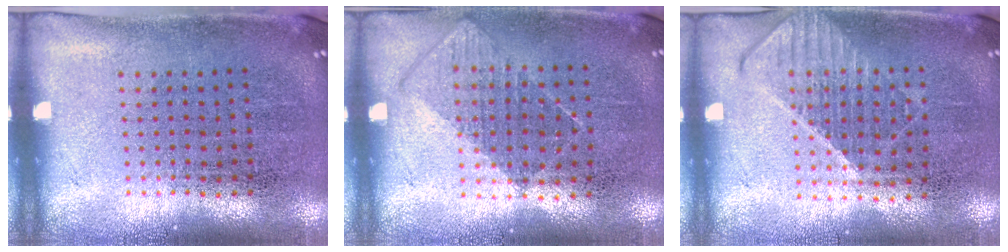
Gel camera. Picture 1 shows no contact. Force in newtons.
{"total": 0.8, "press": 0.6, "slide": 0.4}
{"total": 1.1, "press": 1.1, "slide": 0.4}